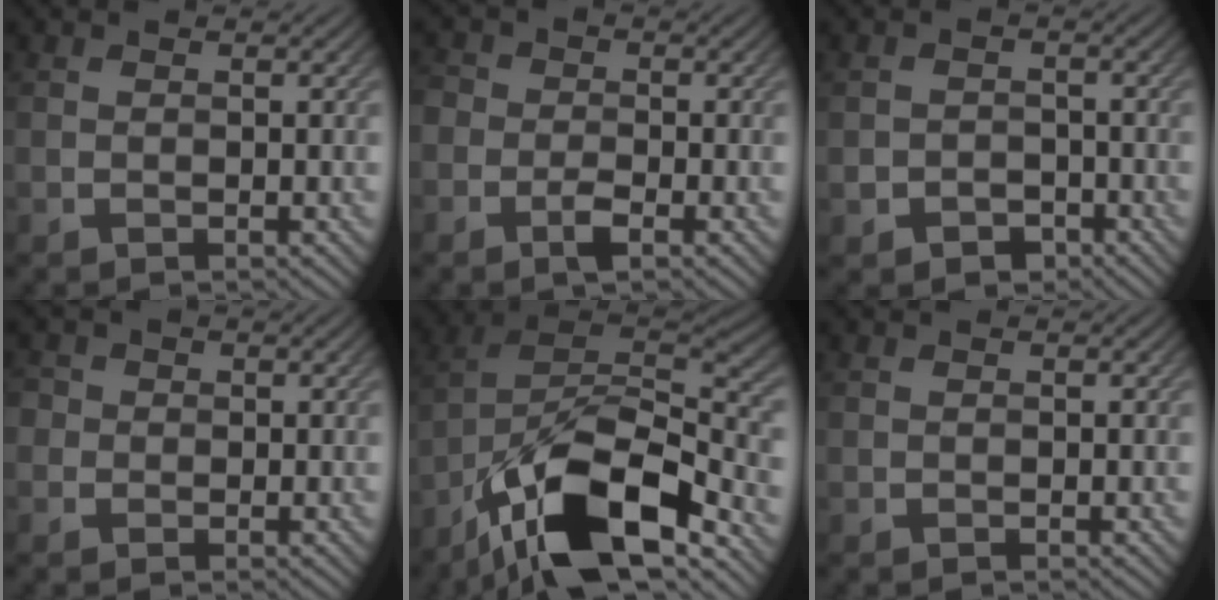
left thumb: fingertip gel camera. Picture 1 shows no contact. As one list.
[{"total": 3.1, "force": [-1.5, 2.0, 1.9], "torque": [-0.028, 0.000, -0.042]}, {"total": 2.7, "force": [-1.8, 1.9, 0.7], "torque": [-0.008, -0.008, -0.035]}, {"total": 2.3, "force": [0.3, 2.2, 0.5], "torque": [-0.009, 0.006, -0.015]}, {"total": 16.7, "force": [-10.4, 6.7, 11.3], "torque": [-0.215, -0.010, -0.198]}, {"total": 0.0}]